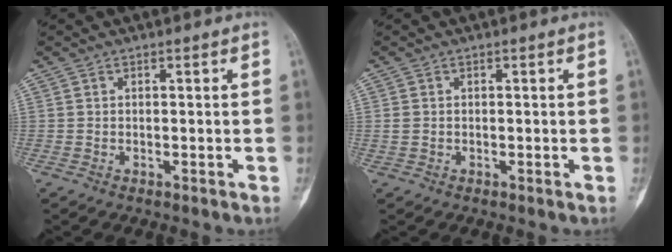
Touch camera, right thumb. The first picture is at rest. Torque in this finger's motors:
{"motor_torque": [0.17, 0.41, 0.03, 0.25, -0.08]}